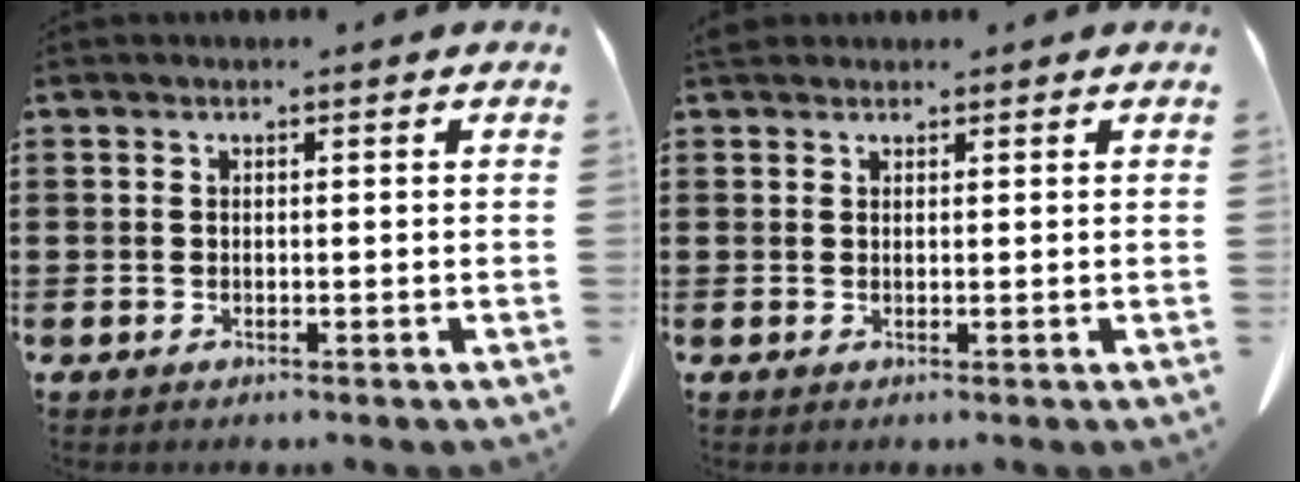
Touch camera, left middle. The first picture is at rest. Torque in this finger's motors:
{"motor_torque": [0.68, 0.43, 0.01, 0.01]}